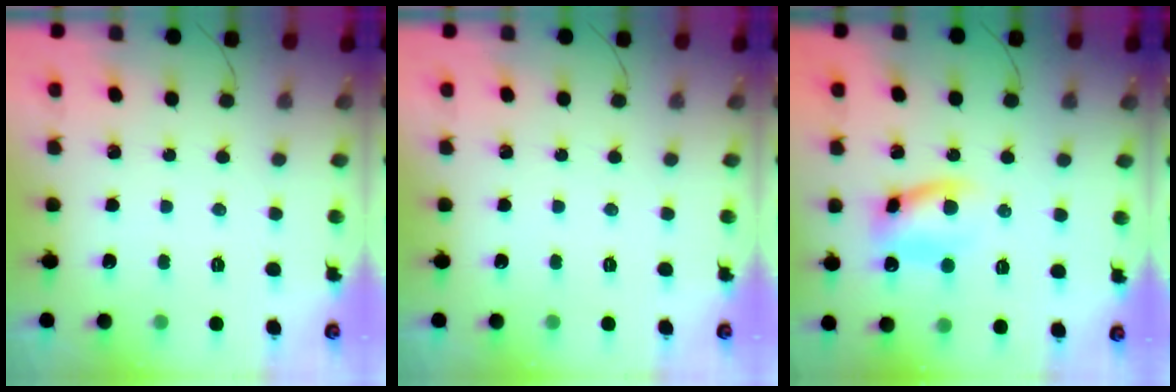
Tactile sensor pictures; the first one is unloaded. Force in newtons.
{"total": 0.0}
{"total": 9.6, "press": 9.6, "slide": 0.8}